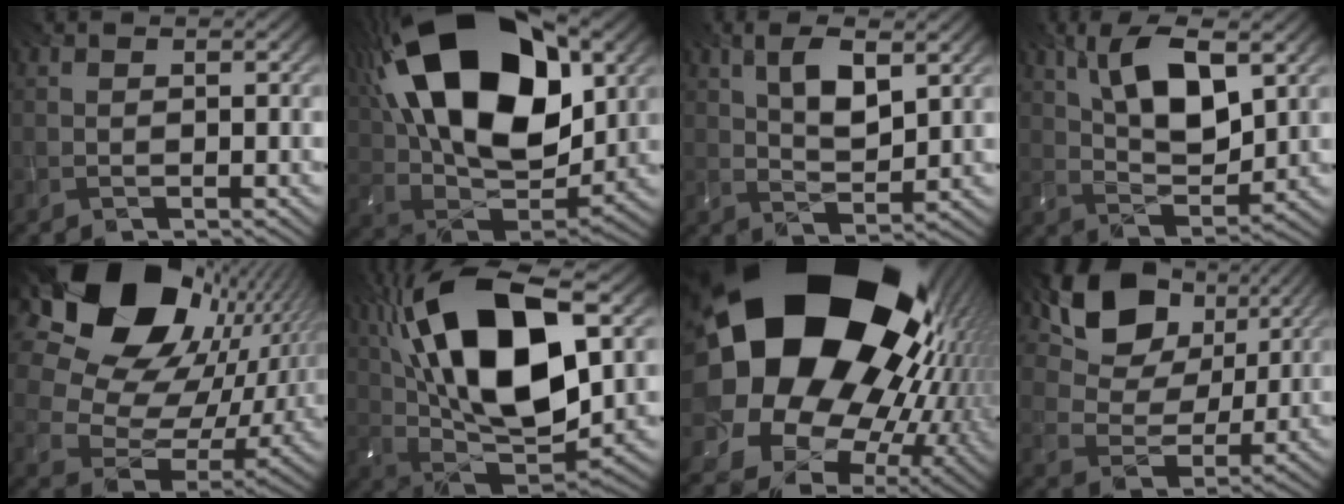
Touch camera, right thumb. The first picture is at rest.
{"total": 23.4, "force": [8.1, 13.4, 17.3], "torque": [-0.361, 0.046, 0.133]}
{"total": 6.6, "force": [2.8, 2.9, 5.2], "torque": [-0.105, -0.002, 0.051]}
{"total": 11.0, "force": [4.3, 5.0, 8.8], "torque": [-0.171, 0.006, 0.082]}
{"total": 21.9, "force": [9.5, 14.6, 13.2], "torque": [-0.271, 0.028, 0.177]}
{"total": 20.1, "force": [6.0, 9.5, 16.7], "torque": [-0.331, 0.030, 0.094]}
{"total": 26.4, "force": [7.5, 20.8, 14.3], "torque": [-0.326, -0.037, 0.136]}
{"total": 12.1, "force": [6.6, 8.1, 6.0], "torque": [-0.122, 0.002, 0.113]}